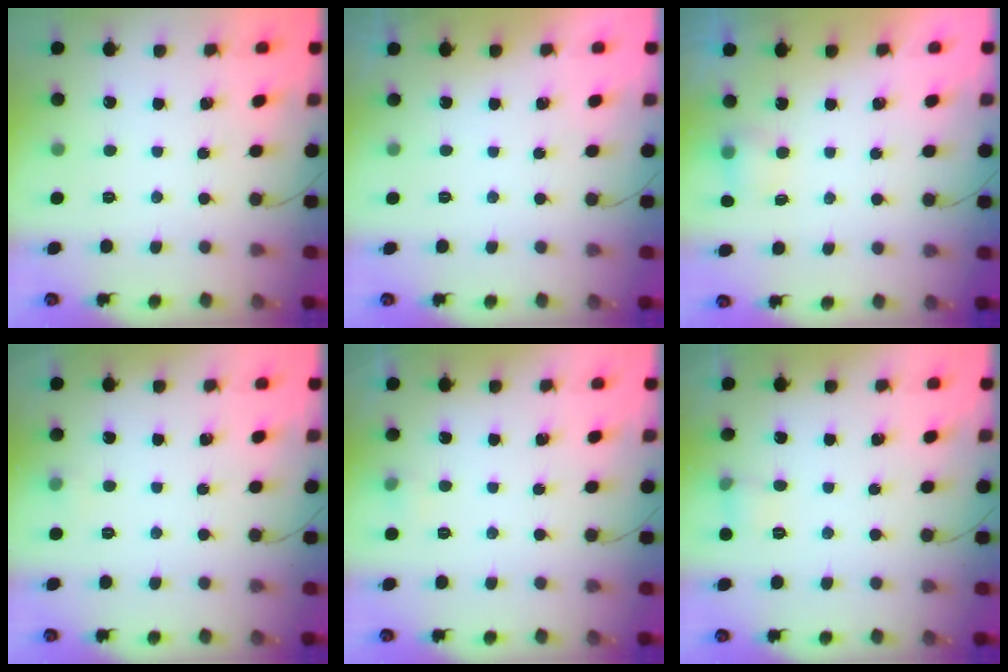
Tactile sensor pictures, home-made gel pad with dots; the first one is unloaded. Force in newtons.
{"total": 0.0}
{"total": 4.3, "press": 4.1, "slide": 1.2}
{"total": 4.2, "press": 4.0, "slide": 1.2}
{"total": 3.9, "press": 3.7, "slide": 1.2}
{"total": 5.1, "press": 4.8, "slide": 1.6}